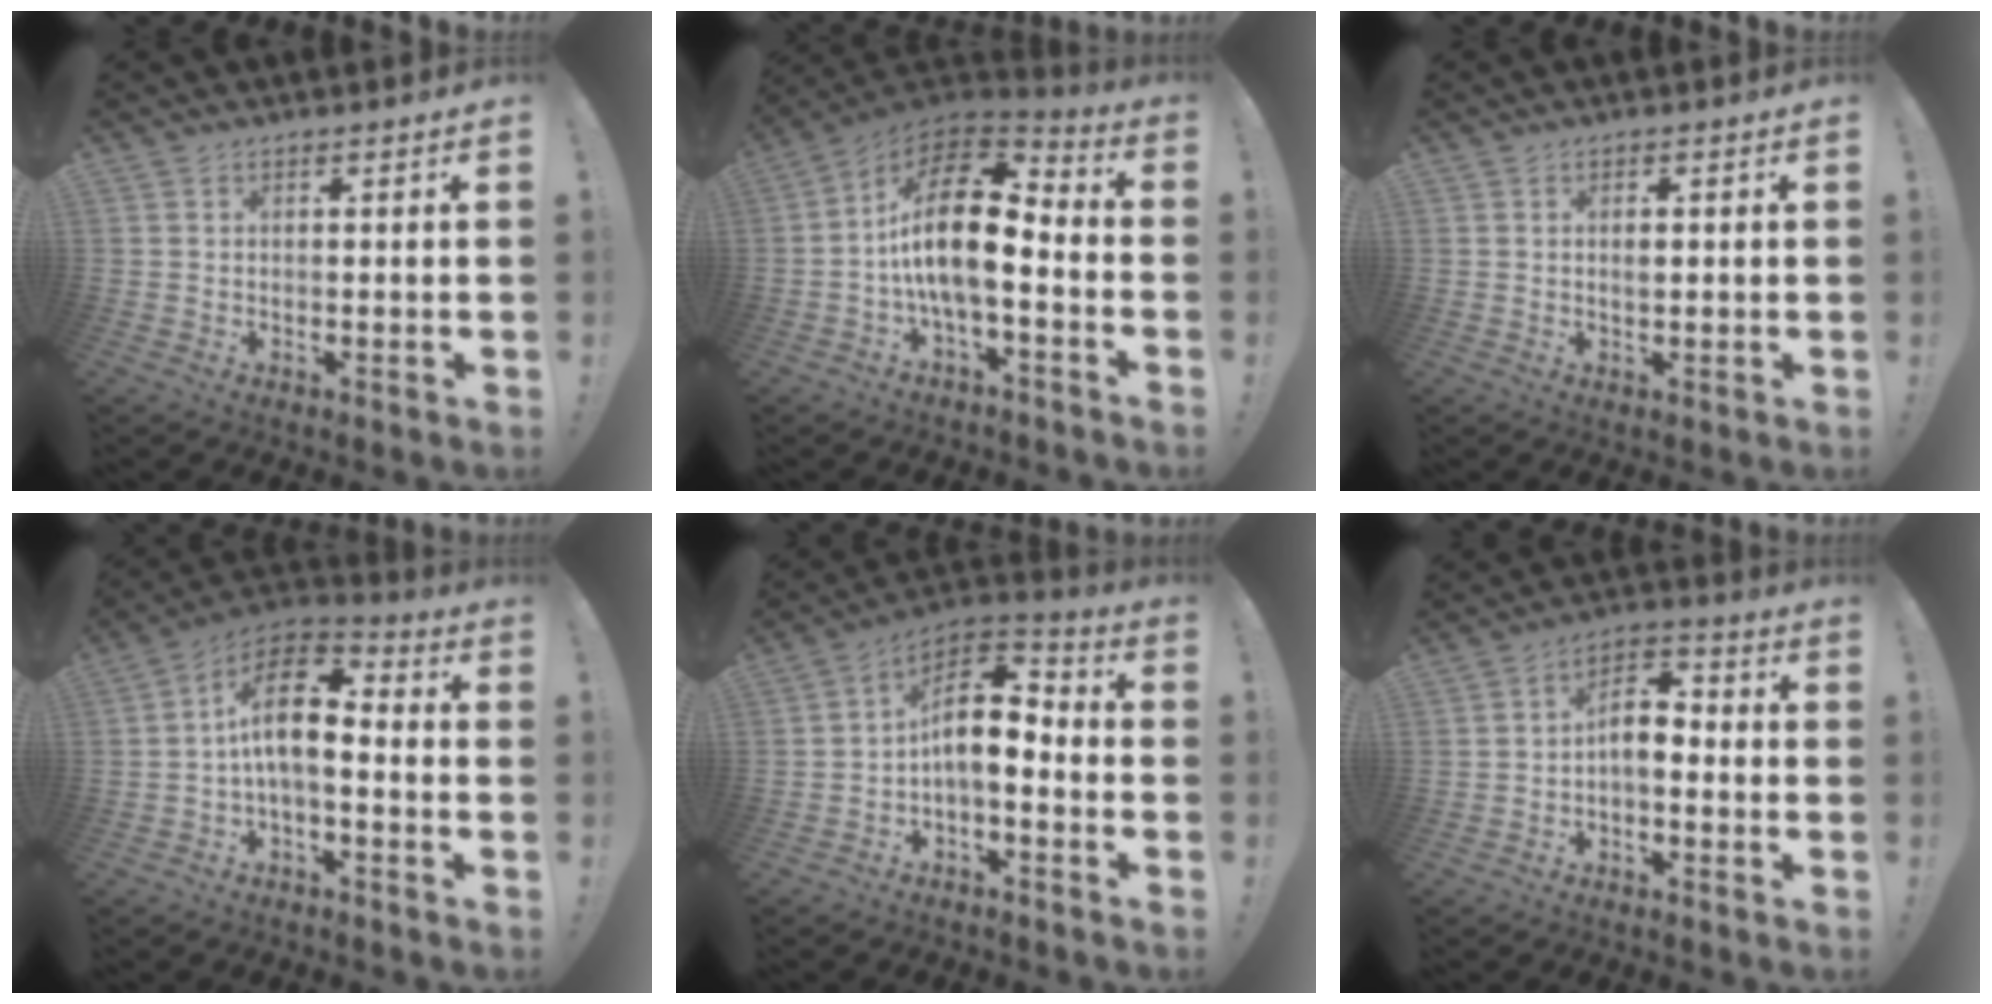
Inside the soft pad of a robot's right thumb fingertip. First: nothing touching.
{"total": 18.0, "force": [-0.7, 7.9, 16.1], "torque": [-0.292, 0.006, -0.011]}
{"total": 1.7, "force": [0.2, 1.0, 1.3], "torque": [-0.018, 0.002, 0.001]}
{"total": 13.0, "force": [0.5, 6.4, 11.2], "torque": [-0.193, 0.004, 0.009]}
{"total": 9.8, "force": [0.1, 5.1, 8.3], "torque": [-0.149, -0.003, 0.001]}
{"total": 7.0, "force": [-1.9, 4.3, 5.1], "torque": [-0.092, 0.010, -0.034]}